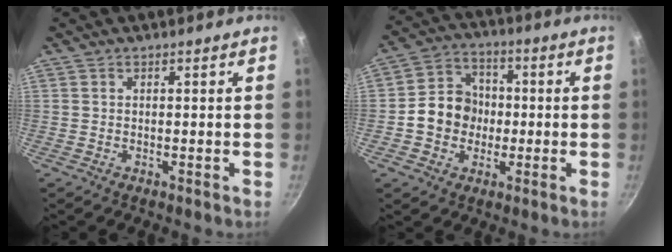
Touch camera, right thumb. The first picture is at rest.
{"total": 10.2, "force": [-1.1, 8.9, 4.8], "torque": [-0.046, 0.022, -0.034]}